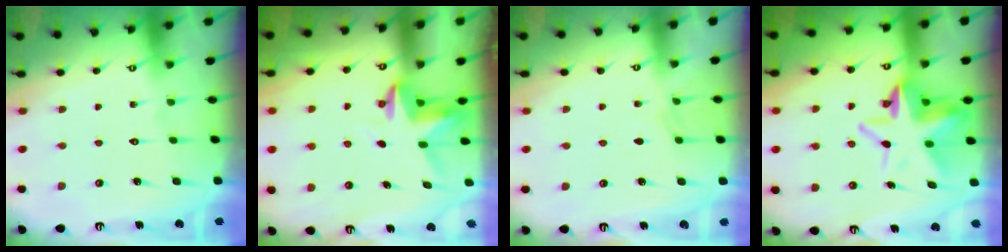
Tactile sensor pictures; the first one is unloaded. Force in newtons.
{"total": 3.8, "press": 3.8, "slide": 0.3}
{"total": 1.5, "press": 1.4, "slide": 0.3}
{"total": 10.4, "press": 10.3, "slide": 2.0}